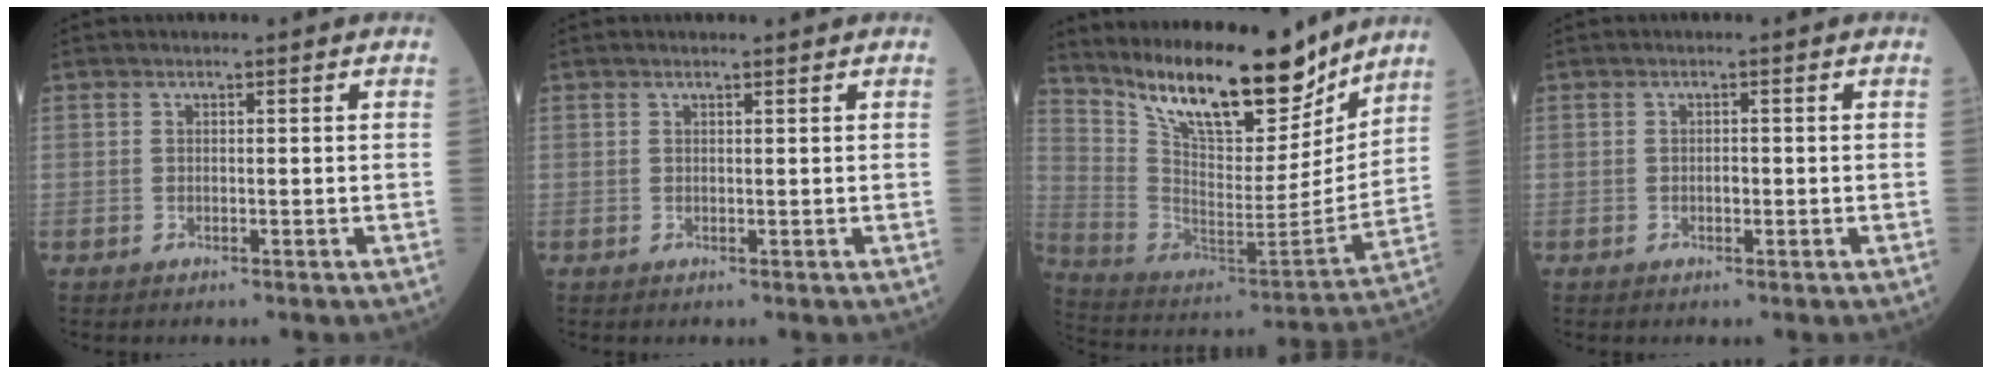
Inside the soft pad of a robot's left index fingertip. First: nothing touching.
{"total": 1.1, "force": [0.9, -0.1, 0.6], "torque": [-0.009, 0.004, 0.016]}
{"total": 20.0, "force": [16.3, 5.0, 10.4], "torque": [-0.189, -0.035, 0.281]}
{"total": 0.7, "force": [-0.4, 0.3, 0.4], "torque": [-0.009, -0.004, -0.008]}